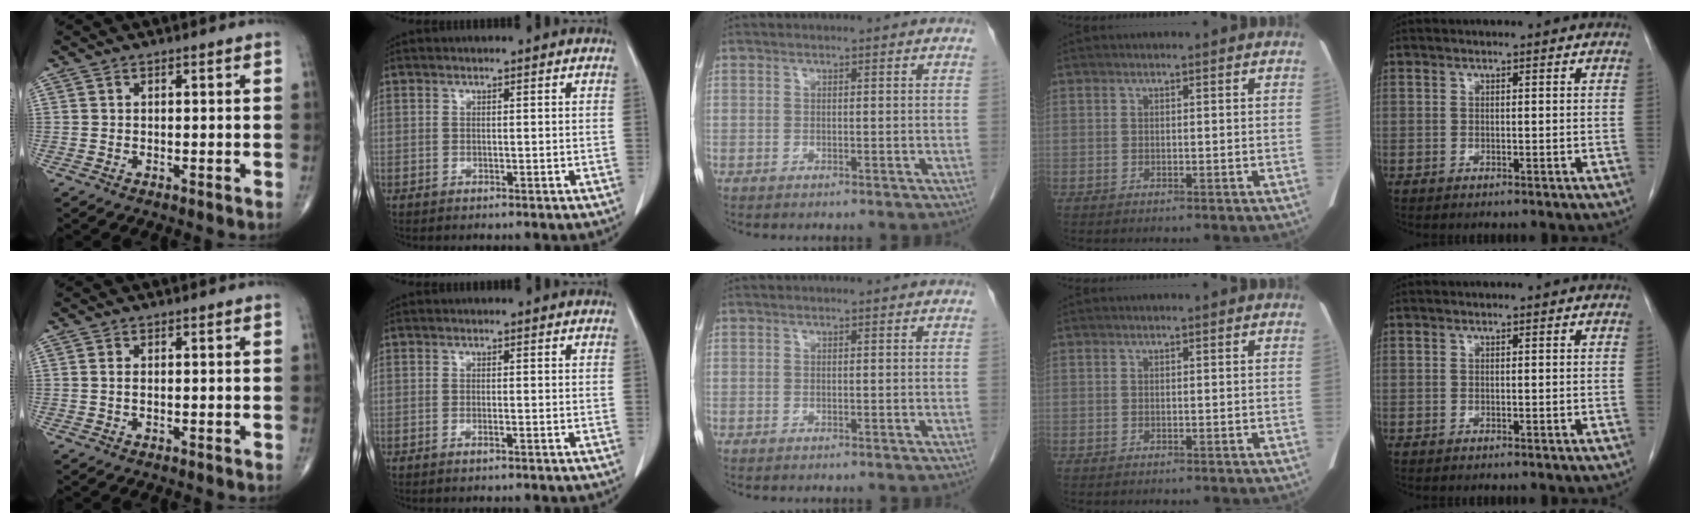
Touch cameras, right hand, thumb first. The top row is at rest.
{"thumb": {"total": 0.7, "force": [0.0, 0.3, 0.7], "torque": [-0.016, 0.000, 0.000]}, "index": {"total": 0.8, "force": [-0.4, 0.0, 0.7], "torque": [-0.016, -0.001, -0.006]}}